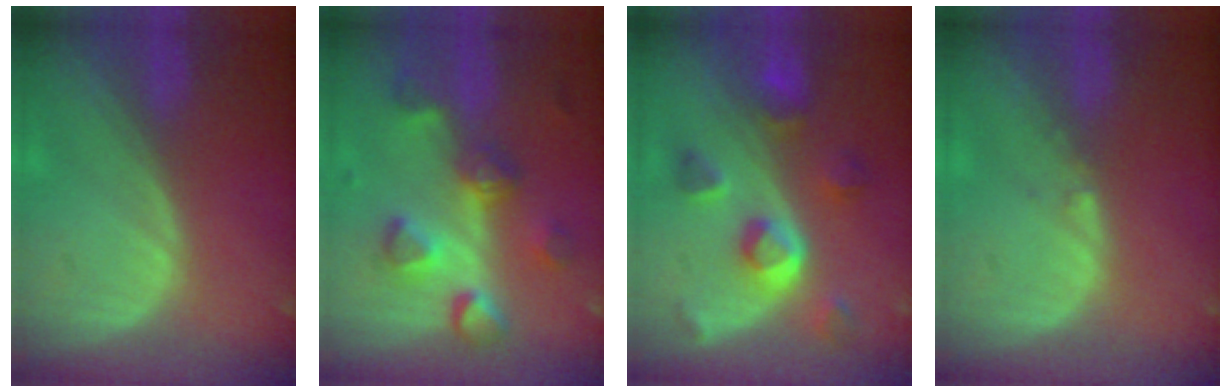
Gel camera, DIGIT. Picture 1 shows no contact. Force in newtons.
{"total": 8.2, "press": 7.7, "slide": 2.7}
{"total": 7.7, "press": 6.8, "slide": 3.5}
{"total": 0.6, "press": 0.5, "slide": 0.4}